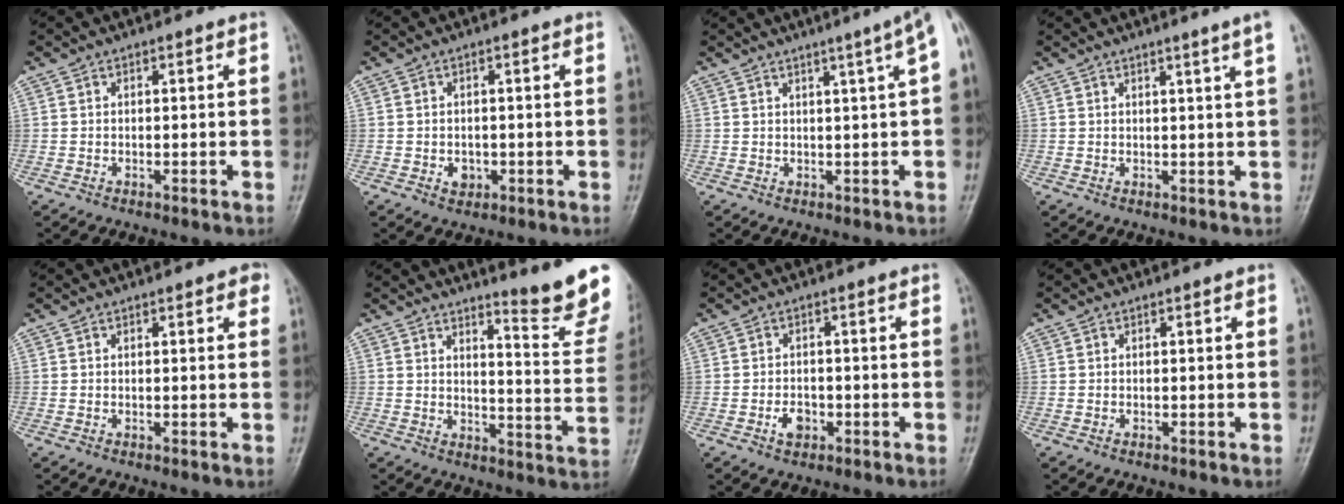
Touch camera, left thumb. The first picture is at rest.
{"total": 2.2, "force": [-0.6, 1.9, 1.0], "torque": [-0.001, 0.003, -0.004]}
{"total": 5.5, "force": [2.2, -0.2, 5.1], "torque": [-0.065, 0.010, 0.026]}
{"total": 3.6, "force": [2.1, -1.0, 2.7], "torque": [-0.038, -0.009, 0.030]}
{"total": 1.6, "force": [0.8, 0.8, 1.1], "torque": [-0.002, 0.001, 0.008]}
{"total": 13.3, "force": [11.0, 0.8, 7.5], "torque": [-0.074, -0.114, 0.136]}
{"total": 3.1, "force": [-1.3, 2.3, 1.7], "torque": [-0.019, 0.008, -0.022]}
{"total": 0.0}